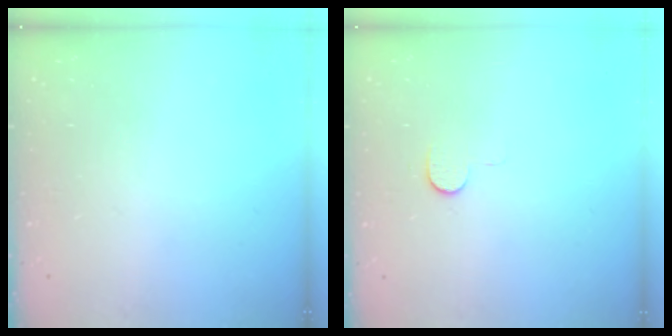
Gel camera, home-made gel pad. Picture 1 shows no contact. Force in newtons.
{"total": 5.0, "press": 4.9, "slide": 0.4}